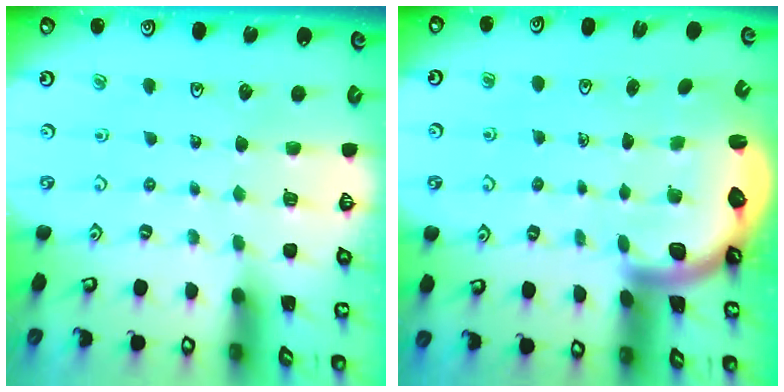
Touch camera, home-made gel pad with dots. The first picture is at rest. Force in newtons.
{"total": 2.9, "press": 2.8, "slide": 0.4}